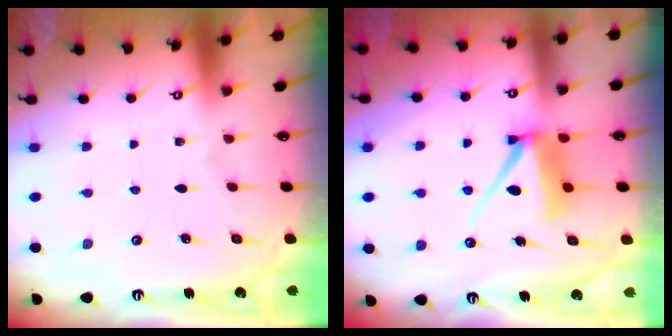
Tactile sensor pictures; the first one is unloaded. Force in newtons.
{"total": 8.8, "press": 8.7, "slide": 0.9}